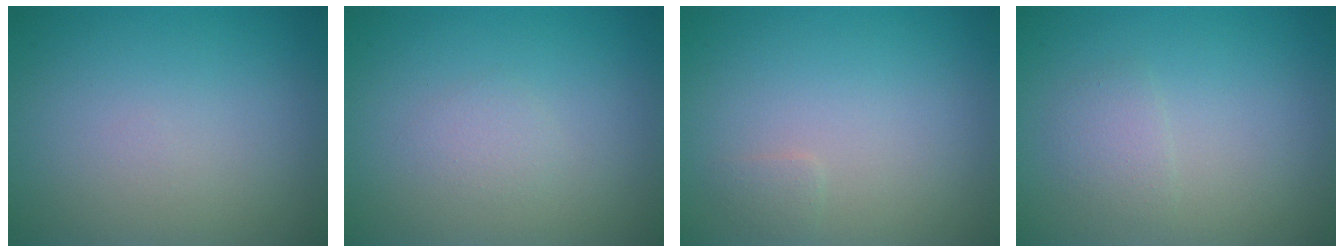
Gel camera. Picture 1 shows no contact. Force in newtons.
{"total": 1.0, "press": 1.0, "slide": 0.1}
{"total": 0.7, "press": 0.7, "slide": 0.0}
{"total": 1.3, "press": 1.3, "slide": 0.0}